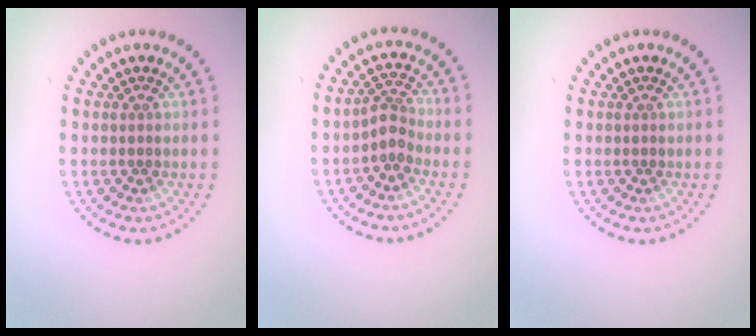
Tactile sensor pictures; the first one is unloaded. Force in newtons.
{"total": 2.1, "press": 1.6, "slide": 1.3}
{"total": 0.0}